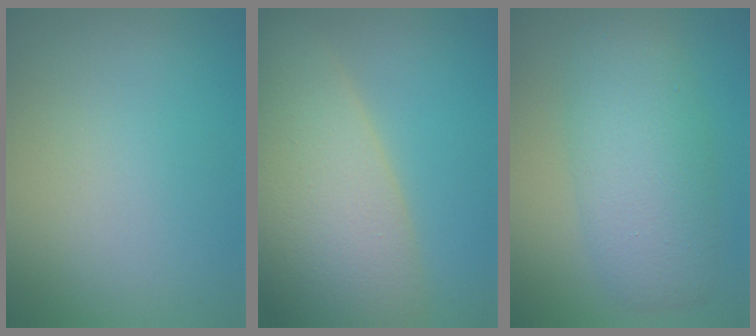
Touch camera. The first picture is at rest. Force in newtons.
{"total": 13.8, "press": 13.7, "slide": 1.2}
{"total": 5.8, "press": 5.8, "slide": 0.1}